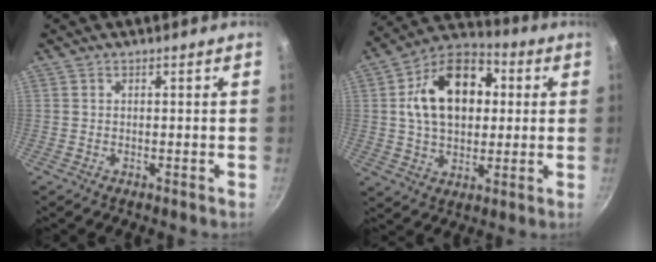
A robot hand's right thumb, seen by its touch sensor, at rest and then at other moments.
{"total": 18.6, "force": [3.3, 12.7, 13.2], "torque": [-0.183, 0.022, 0.040]}